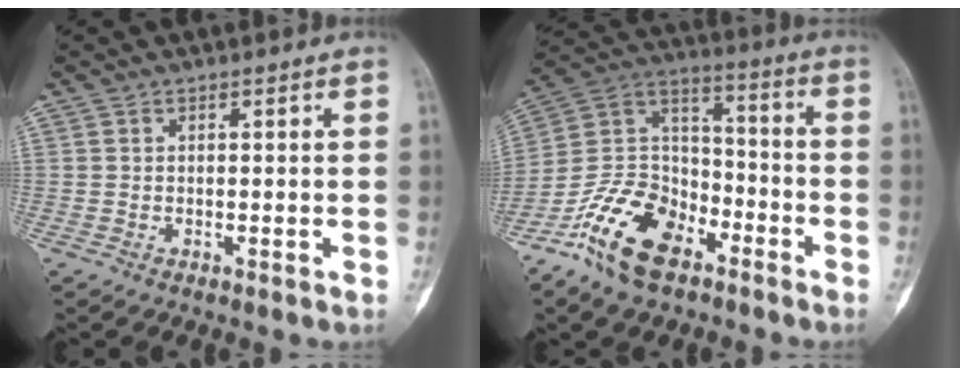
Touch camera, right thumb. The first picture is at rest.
{"total": 16.7, "force": [-10.1, 9.4, 9.5], "torque": [-0.161, 0.075, -0.195]}